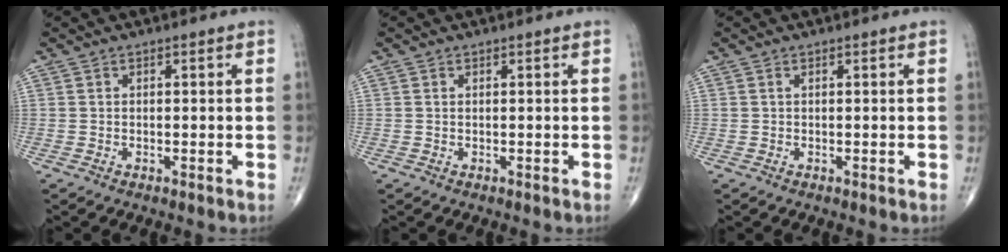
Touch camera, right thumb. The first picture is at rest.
{"total": 0.0}
{"total": 0.0}